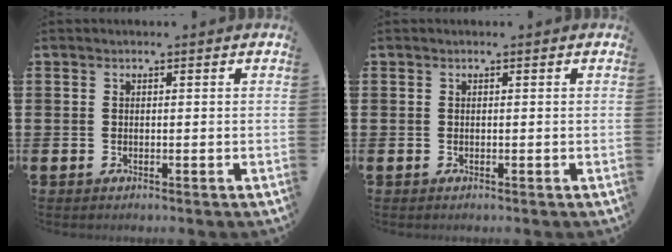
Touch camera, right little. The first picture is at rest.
{"total": 0.0}